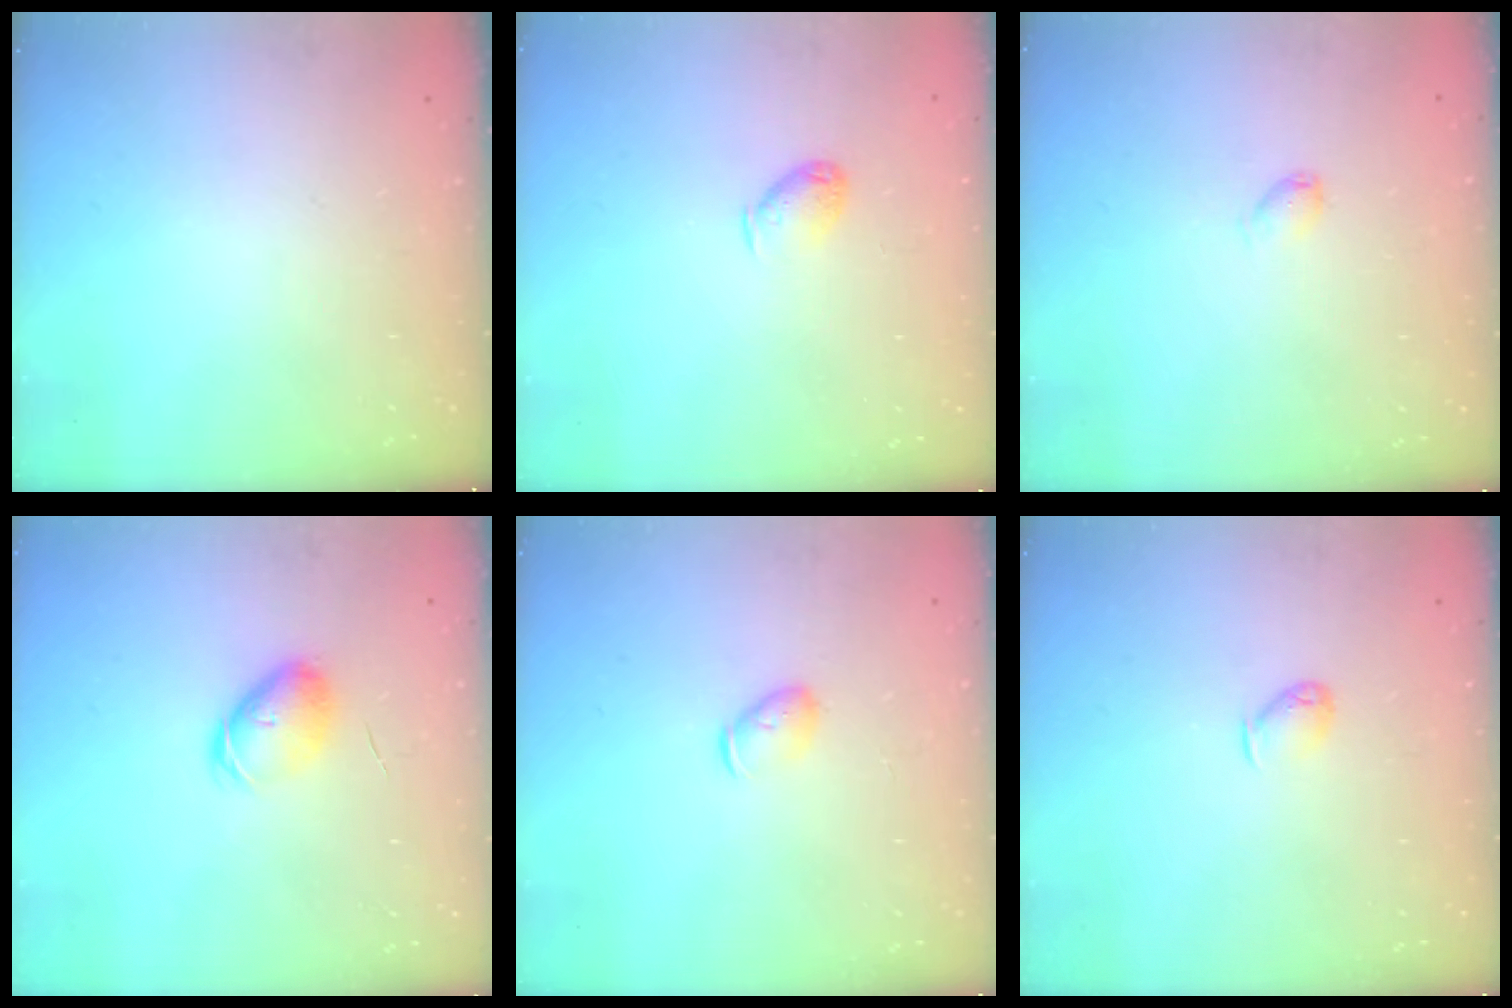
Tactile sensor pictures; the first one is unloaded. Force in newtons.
{"total": 5.8, "press": 5.8, "slide": 0.4}
{"total": 2.9, "press": 2.9, "slide": 0.4}
{"total": 7.1, "press": 7.1, "slide": 0.5}
{"total": 4.7, "press": 4.6, "slide": 0.7}
{"total": 4.1, "press": 4.0, "slide": 0.9}